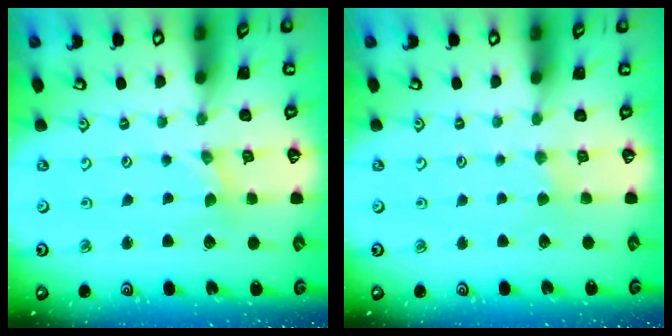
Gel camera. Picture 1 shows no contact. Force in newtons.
{"total": 1.4, "press": 1.4, "slide": 0.4}